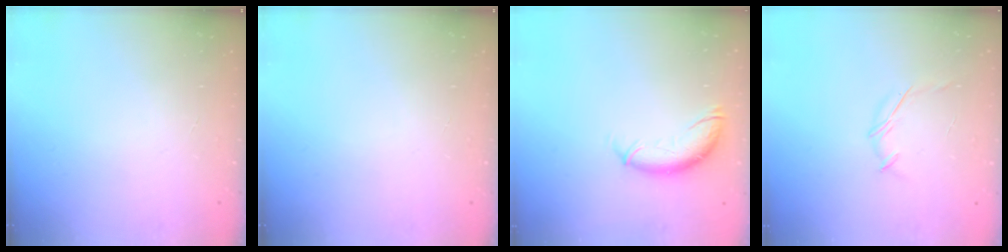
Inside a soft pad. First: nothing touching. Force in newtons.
{"total": 0.0}
{"total": 10.8, "press": 10.6, "slide": 1.8}
{"total": 4.7, "press": 4.5, "slide": 1.1}